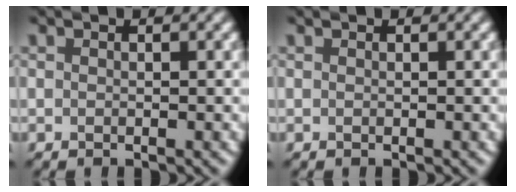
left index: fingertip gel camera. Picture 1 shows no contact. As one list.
[{"total": 0.0}]